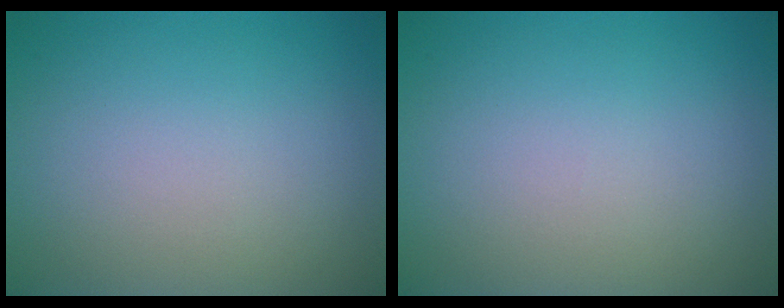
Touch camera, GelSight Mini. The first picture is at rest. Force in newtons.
{"total": 0.0}